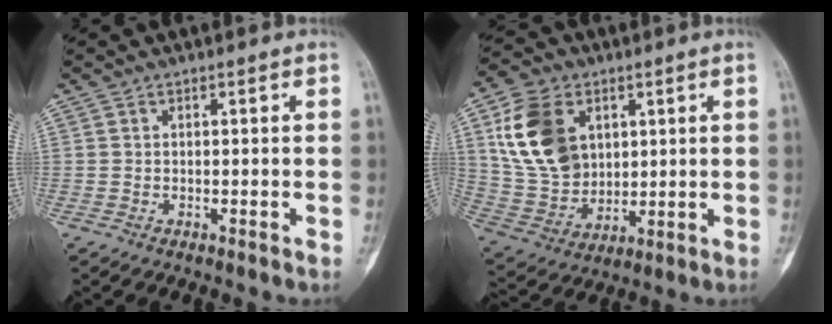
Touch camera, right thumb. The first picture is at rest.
{"total": 16.7, "force": [5.3, 12.2, 10.1], "torque": [-0.167, -0.014, 0.110]}